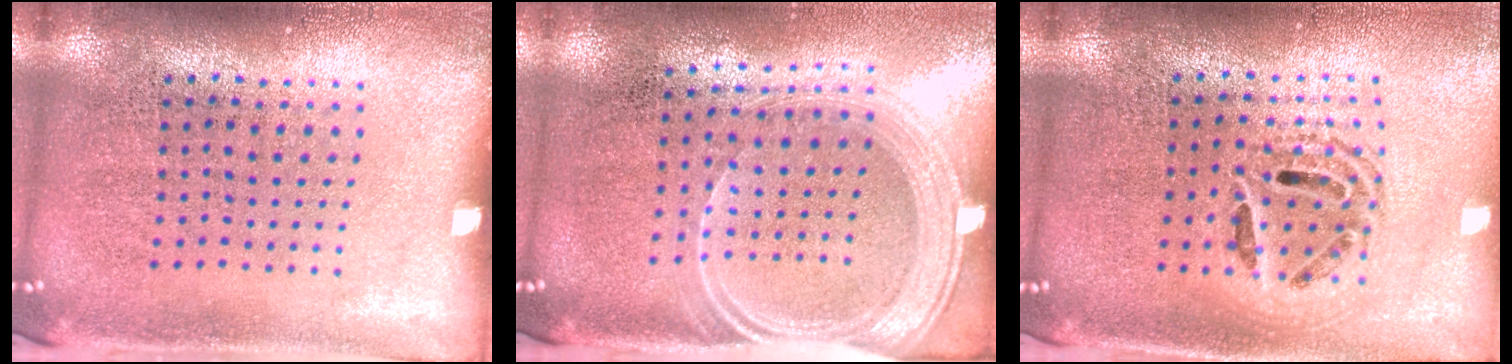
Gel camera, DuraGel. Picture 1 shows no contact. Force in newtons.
{"total": 2.0, "press": 1.7, "slide": 1.1}
{"total": 1.6, "press": 1.4, "slide": 0.8}